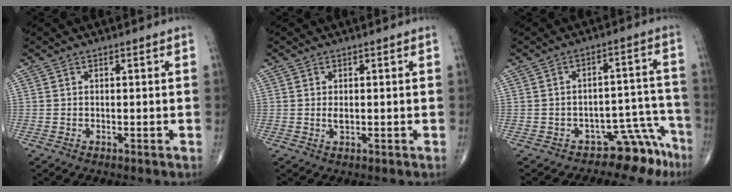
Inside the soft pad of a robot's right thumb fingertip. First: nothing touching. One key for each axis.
{"total": 1.2, "fx": 0.1, "fy": 0.6, "fz": 1.0, "tx": -0.018, "ty": -0.004, "tz": 0.004}
{"total": 6.9, "fx": -6.0, "fy": 3.3, "fz": 0.8, "tx": 0.043, "ty": 0.113, "tz": -0.087}